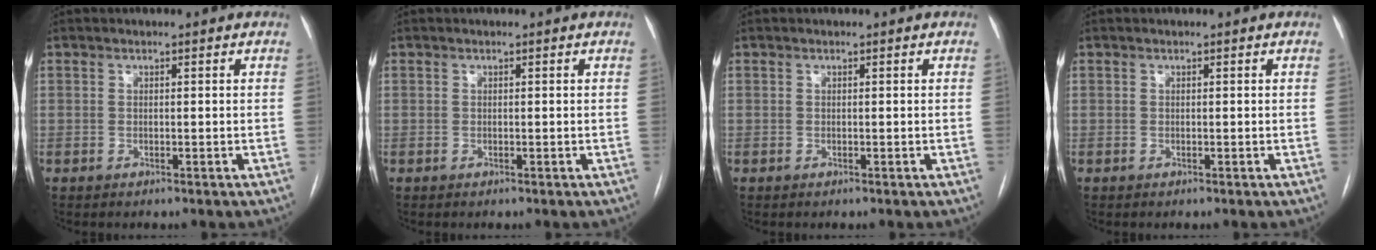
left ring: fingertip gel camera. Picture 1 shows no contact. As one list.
[{"total": 0.0}, {"total": 0.0}, {"total": 0.0}]